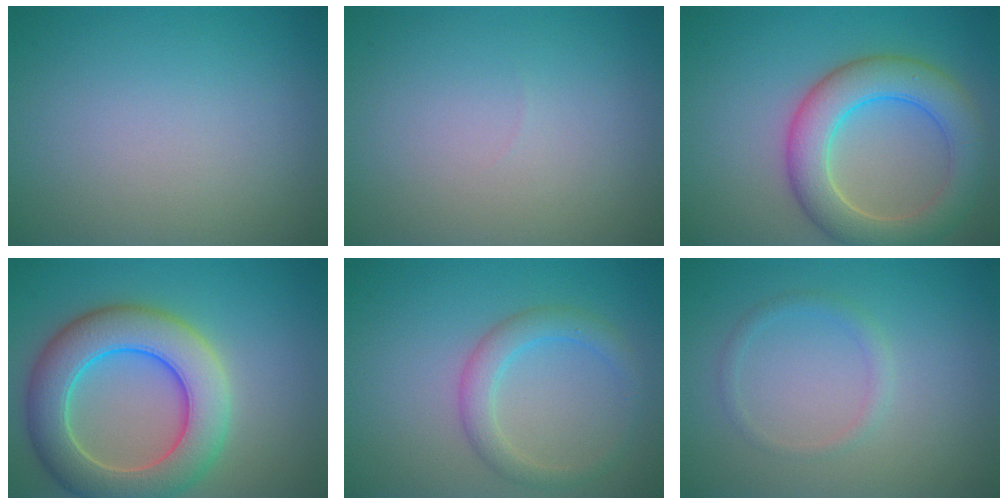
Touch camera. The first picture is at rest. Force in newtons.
{"total": 0.0}
{"total": 6.8, "press": 6.8, "slide": 0.4}
{"total": 8.6, "press": 8.6, "slide": 0.4}
{"total": 2.8, "press": 2.8, "slide": 0.1}
{"total": 1.3, "press": 1.3, "slide": 0.2}